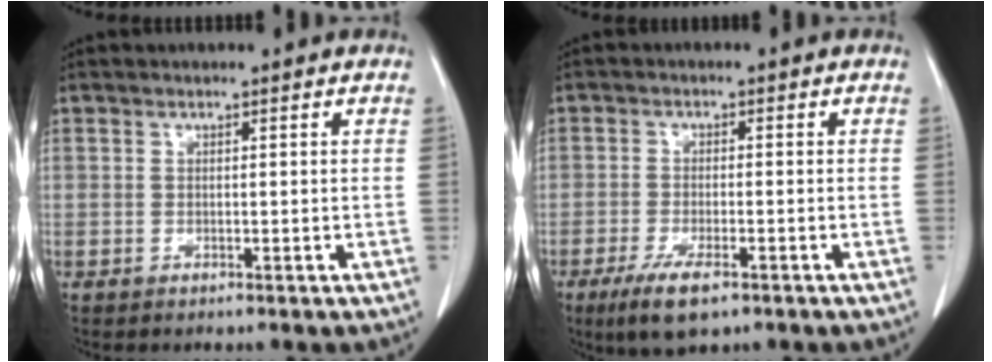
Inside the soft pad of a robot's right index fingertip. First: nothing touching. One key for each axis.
{"total": 6.2, "fx": -3.7, "fy": 1.9, "fz": 4.5, "tx": -0.083, "ty": -0.012, "tz": -0.061}